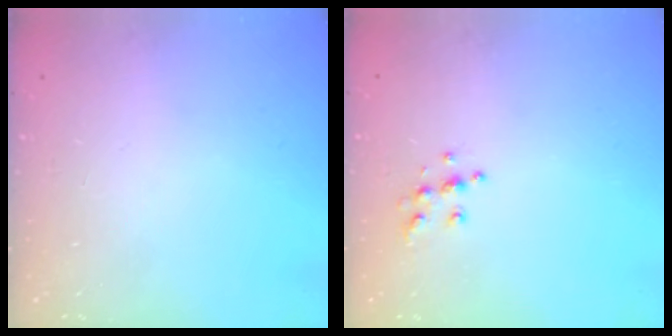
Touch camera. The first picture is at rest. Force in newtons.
{"total": 5.9, "press": 5.9, "slide": 0.2}